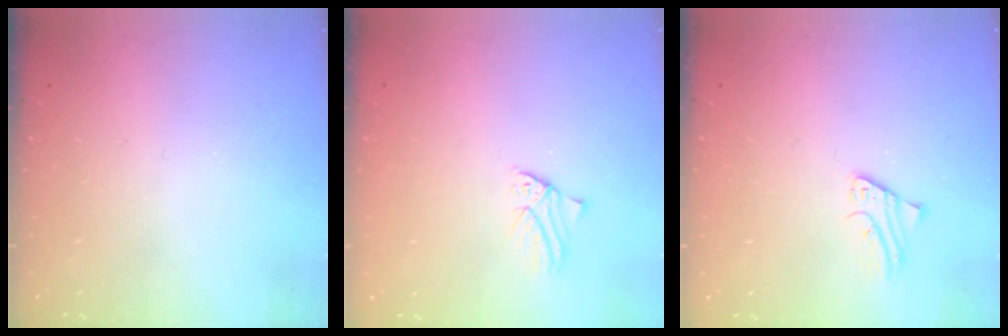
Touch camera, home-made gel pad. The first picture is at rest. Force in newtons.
{"total": 0.8, "press": 0.8, "slide": 0.1}
{"total": 1.9, "press": 1.9, "slide": 0.1}